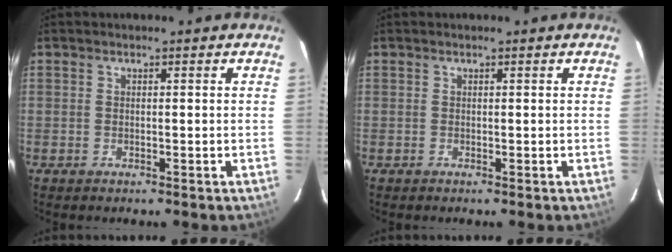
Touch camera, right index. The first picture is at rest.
{"total": 0.0}